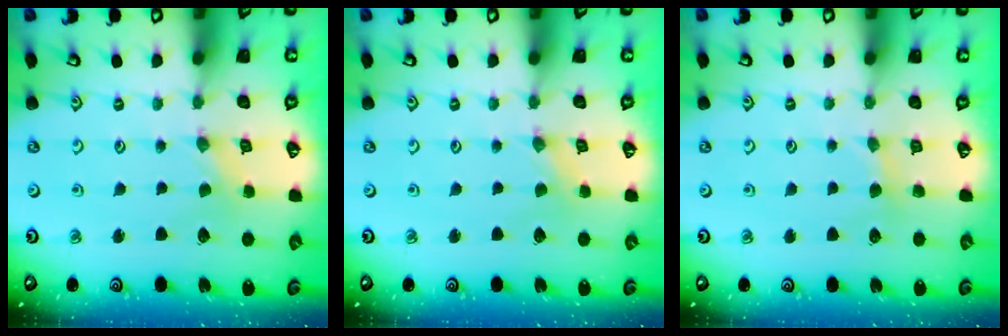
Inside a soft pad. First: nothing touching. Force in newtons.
{"total": 0.0}
{"total": 3.0, "press": 3.0, "slide": 0.4}